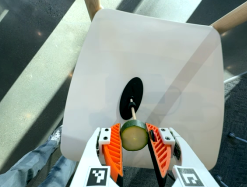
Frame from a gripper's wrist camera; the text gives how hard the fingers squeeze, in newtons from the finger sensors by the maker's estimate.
{"total": 10.9, "left": 11.2, "right": 10.6}